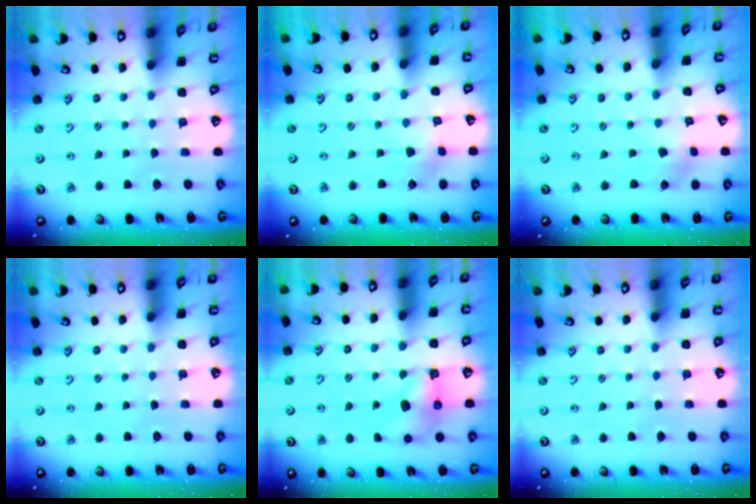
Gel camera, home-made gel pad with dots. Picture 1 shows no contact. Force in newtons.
{"total": 2.2, "press": 2.2, "slide": 0.2}
{"total": 1.8, "press": 1.8, "slide": 0.3}
{"total": 0.0}
{"total": 7.9, "press": 7.8, "slide": 0.5}
{"total": 0.0}